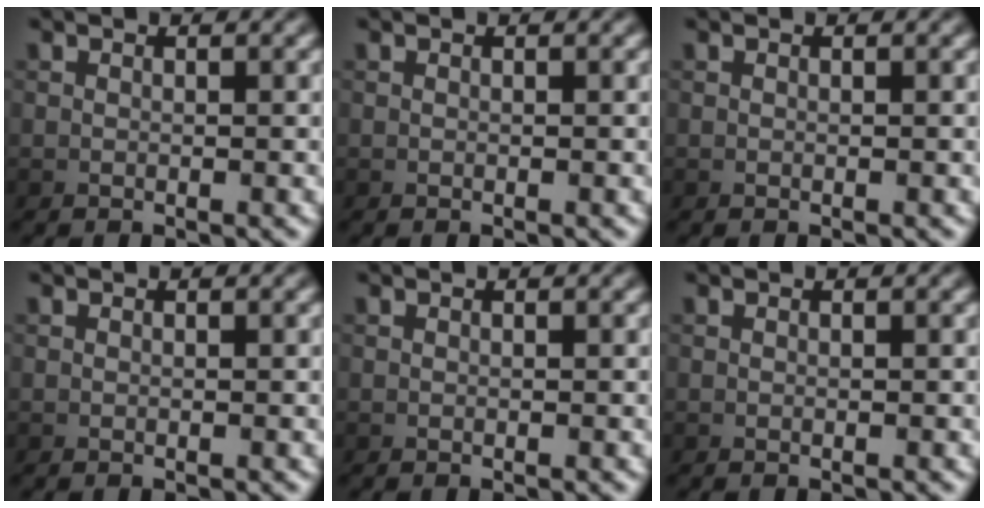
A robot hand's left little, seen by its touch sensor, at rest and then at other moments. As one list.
[{"total": 0.0}, {"total": 0.0}, {"total": 0.0}, {"total": 0.0}, {"total": 0.0}]